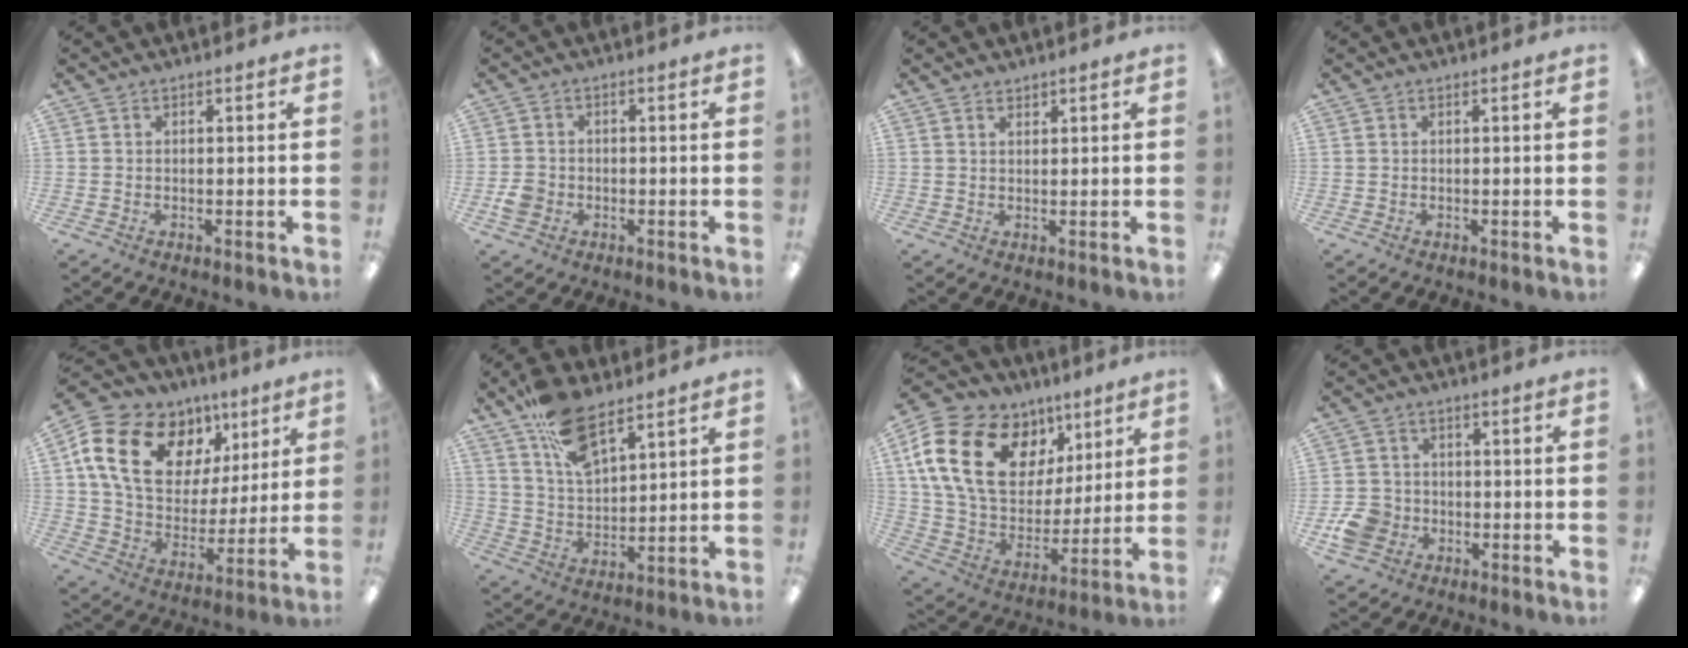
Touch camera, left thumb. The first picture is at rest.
{"total": 3.7, "force": [-1.4, 3.1, 1.5], "torque": [-0.022, 0.008, -0.024]}
{"total": 1.3, "force": [1.2, 0.5, 0.3], "torque": [-0.007, -0.001, 0.023]}
{"total": 0.0}
{"total": 20.6, "force": [9.0, 14.4, 11.7], "torque": [-0.196, -0.019, 0.166]}
{"total": 12.9, "force": [8.6, 5.8, 7.6], "torque": [-0.134, -0.035, 0.156]}
{"total": 23.4, "force": [9.3, 16.0, 14.2], "torque": [-0.271, -0.018, 0.168]}
{"total": 7.0, "force": [-2.5, 6.0, 2.8], "torque": [-0.064, 0.014, -0.046]}